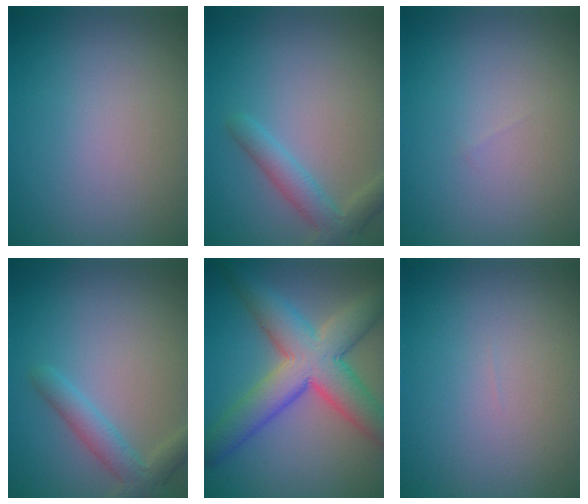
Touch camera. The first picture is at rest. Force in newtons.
{"total": 3.0, "press": 3.0, "slide": 0.2}
{"total": 0.0}
{"total": 3.0, "press": 3.0, "slide": 0.2}
{"total": 9.1, "press": 9.1, "slide": 0.3}
{"total": 0.0}